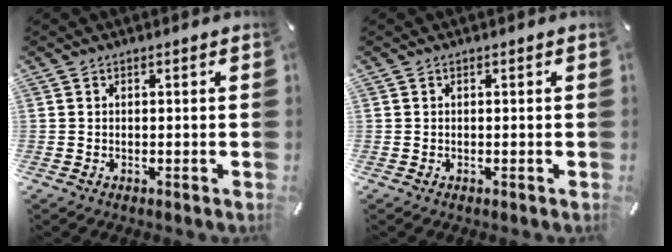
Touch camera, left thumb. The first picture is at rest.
{"total": 0.0}